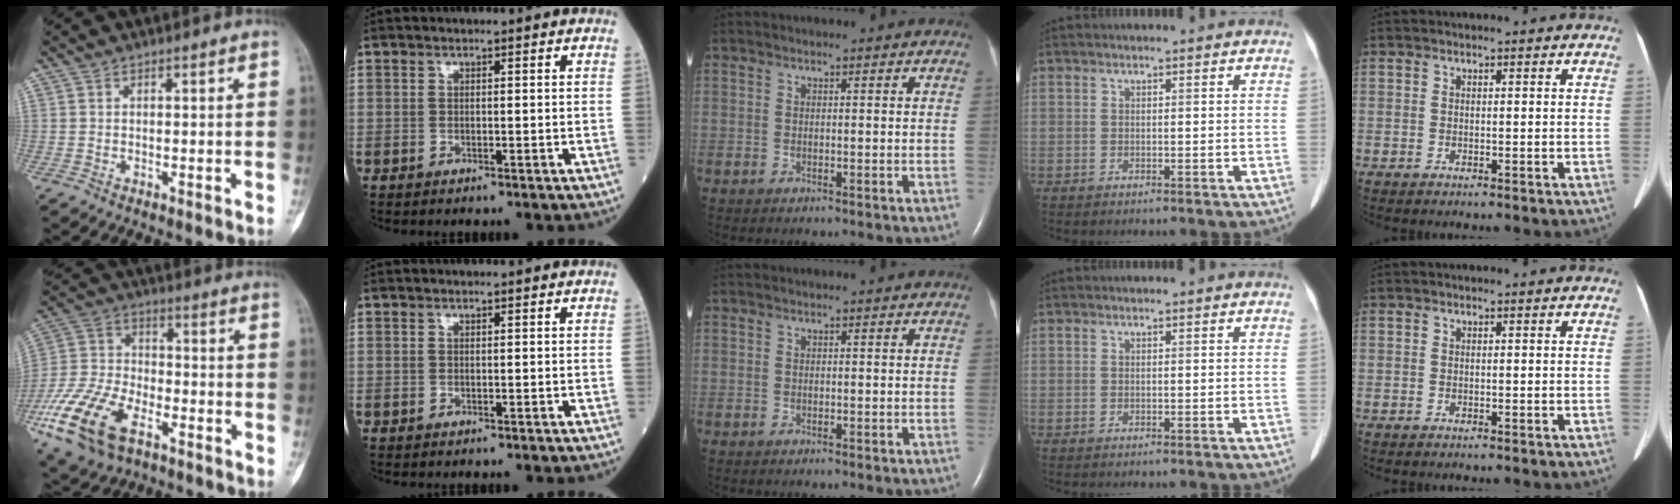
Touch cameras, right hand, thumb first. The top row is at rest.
{"thumb": {"total": 18.6, "force": [-9.2, 10.0, 12.7], "torque": [-0.258, 0.029, -0.171]}}